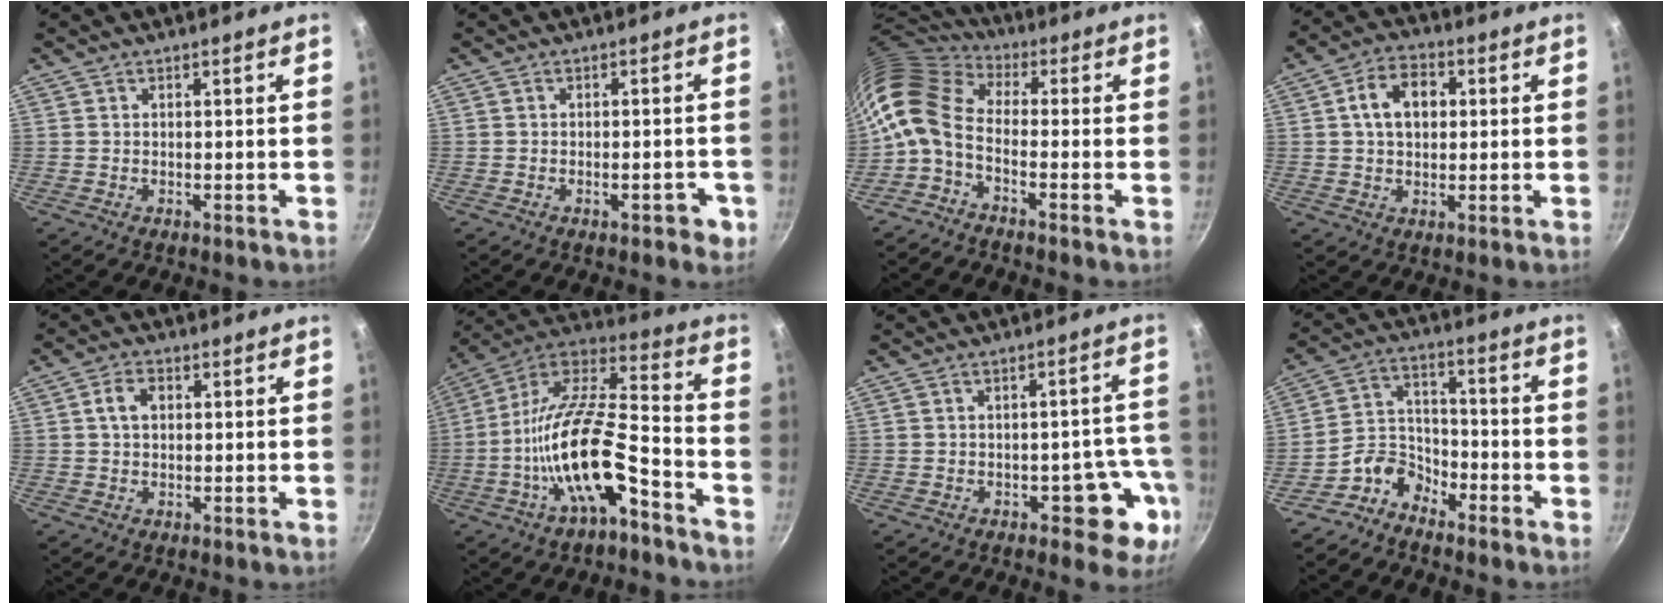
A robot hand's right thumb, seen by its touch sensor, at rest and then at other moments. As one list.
[{"total": 4.1, "force": [-1.7, 1.7, 3.3], "torque": [-0.026, 0.008, -0.021]}, {"total": 12.7, "force": [-1.8, 7.8, 9.8], "torque": [-0.199, 0.026, -0.054]}, {"total": 8.8, "force": [1.6, 6.2, 6.1], "torque": [-0.081, 0.014, 0.018]}, {"total": 4.2, "force": [0.8, 2.9, 2.9], "torque": [-0.043, 0.010, 0.010]}, {"total": 20.3, "force": [-8.3, 7.3, 17.0], "torque": [-0.302, 0.055, -0.161]}, {"total": 8.3, "force": [-3.2, 4.9, 5.9], "torque": [-0.005, 0.037, -0.030]}, {"total": 7.2, "force": [-5.4, 4.4, 2.1], "torque": [-0.017, 0.065, -0.118]}]